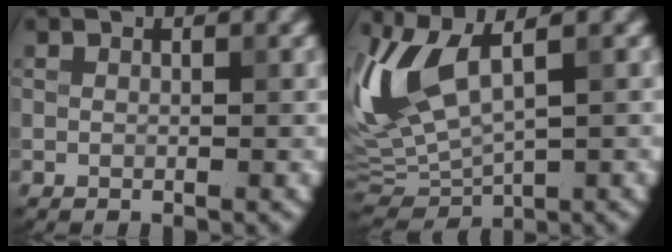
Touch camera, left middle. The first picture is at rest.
{"total": 8.5, "force": [2.8, 3.2, 7.3], "torque": [-0.175, 0.003, 0.056]}